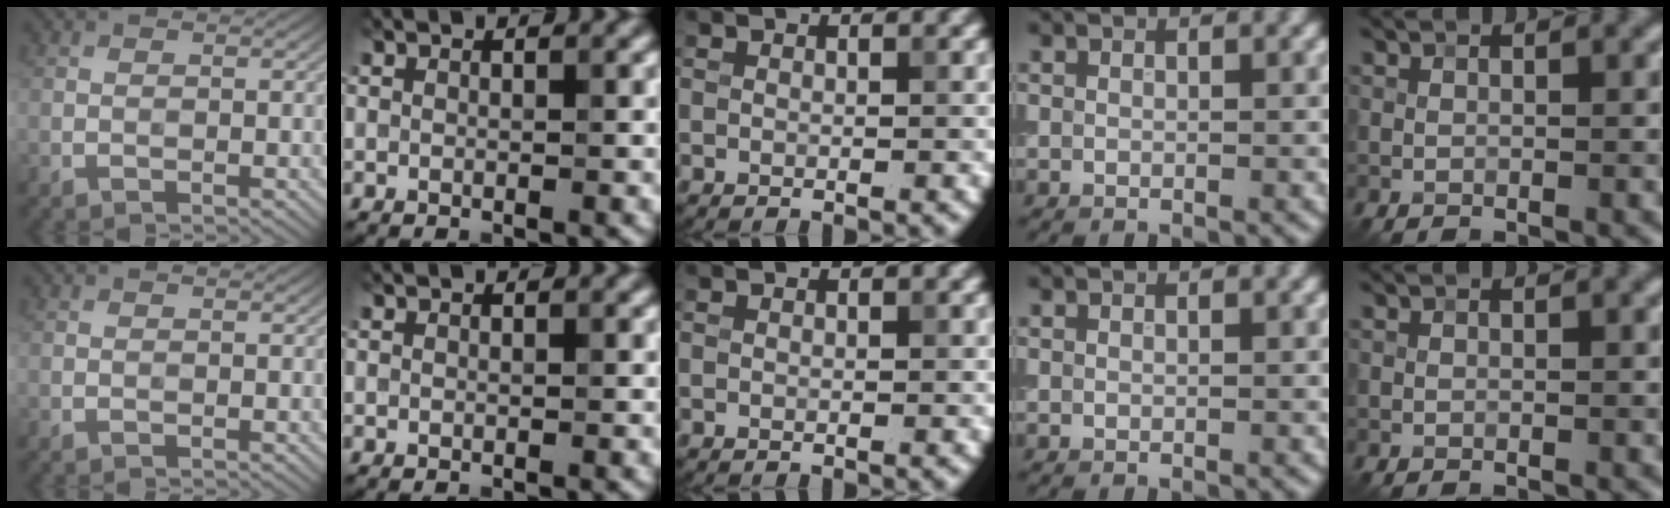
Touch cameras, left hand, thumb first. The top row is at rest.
{}